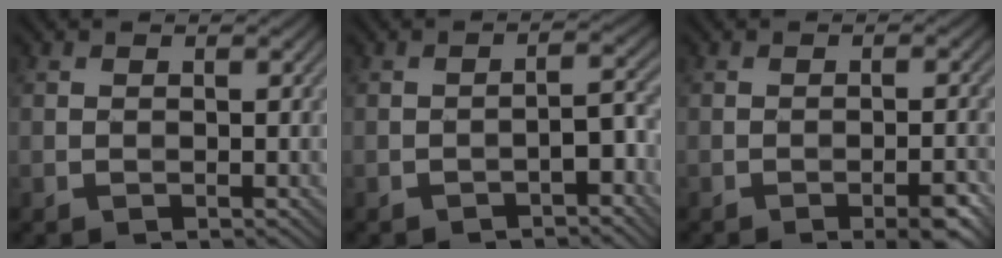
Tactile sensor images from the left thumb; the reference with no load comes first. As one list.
[{"total": 2.5, "force": [-1.8, 0.6, 1.6], "torque": [-0.022, 0.014, -0.031]}, {"total": 2.7, "force": [-1.9, 0.3, 1.9], "torque": [-0.024, 0.006, -0.030]}]